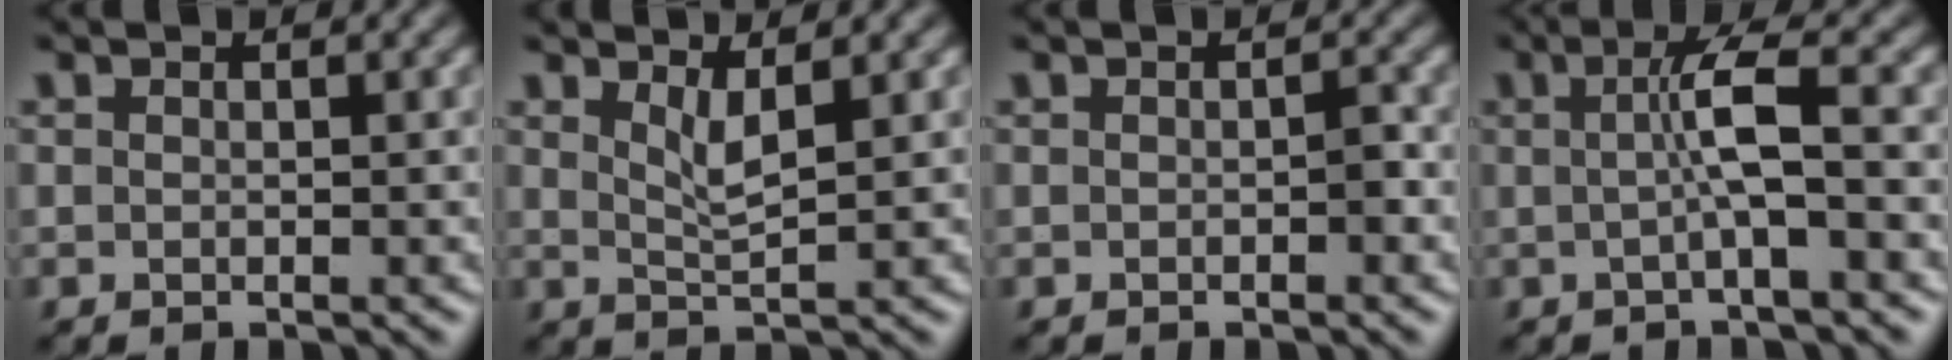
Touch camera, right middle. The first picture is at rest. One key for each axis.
{"total": 2.2, "fx": 1.1, "fy": 0.5, "fz": 1.8, "tx": -0.032, "ty": -0.006, "tz": 0.021}
{"total": 0.8, "fx": -0.2, "fy": 0.3, "fz": 0.7, "tx": -0.011, "ty": 0.004, "tz": -0.002}
{"total": 3.8, "fx": -0.1, "fy": 0.5, "fz": 3.8, "tx": -0.069, "ty": 0.005, "tz": -0.004}